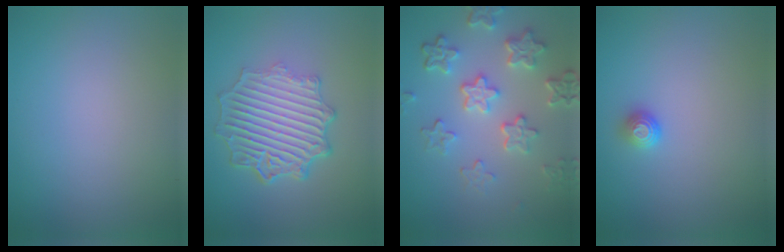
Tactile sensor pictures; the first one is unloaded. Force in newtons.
{"total": 6.9, "press": 5.3, "slide": 4.4}
{"total": 5.6, "press": 4.4, "slide": 3.6}
{"total": 1.1, "press": 1.0, "slide": 0.5}